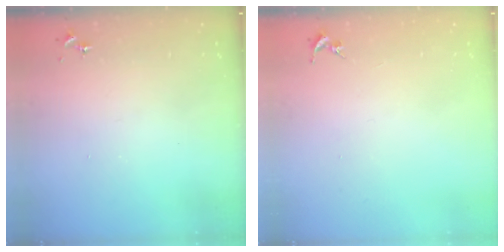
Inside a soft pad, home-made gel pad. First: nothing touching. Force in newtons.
{"total": 0.0}